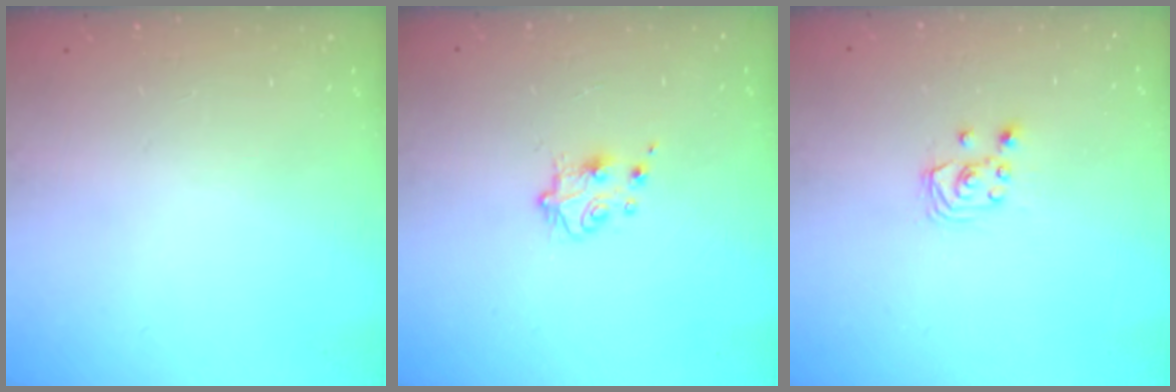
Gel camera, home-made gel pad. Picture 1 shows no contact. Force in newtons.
{"total": 5.3, "press": 5.2, "slide": 0.6}
{"total": 2.9, "press": 2.8, "slide": 0.3}